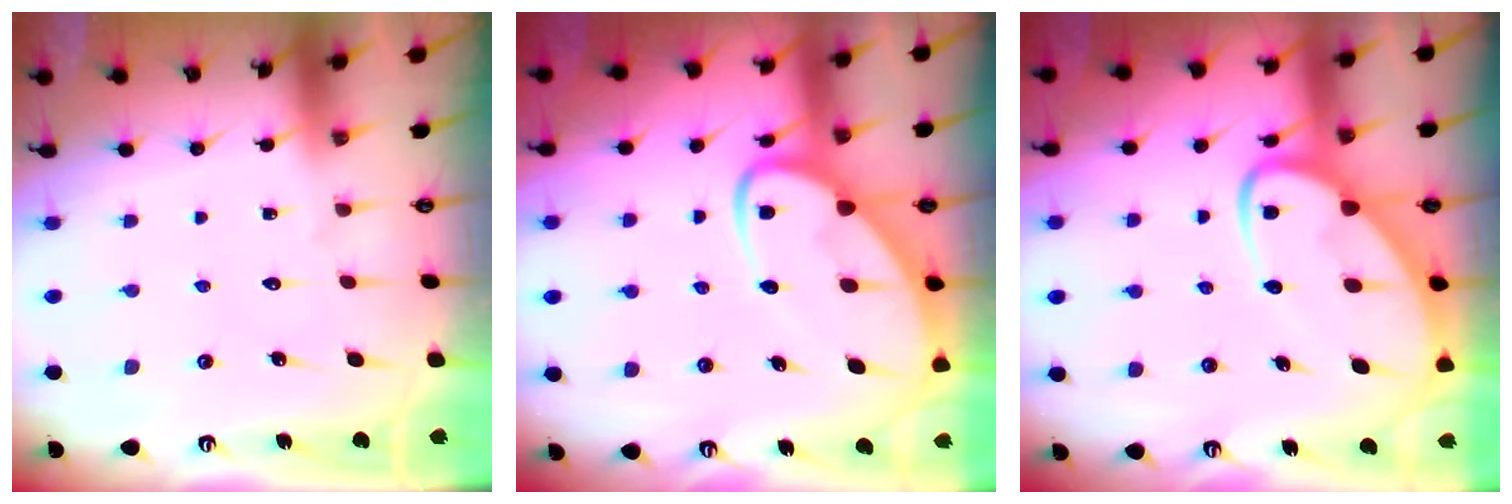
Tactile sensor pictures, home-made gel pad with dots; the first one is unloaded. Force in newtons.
{"total": 9.6, "press": 9.6, "slide": 0.7}
{"total": 9.6, "press": 9.6, "slide": 0.7}